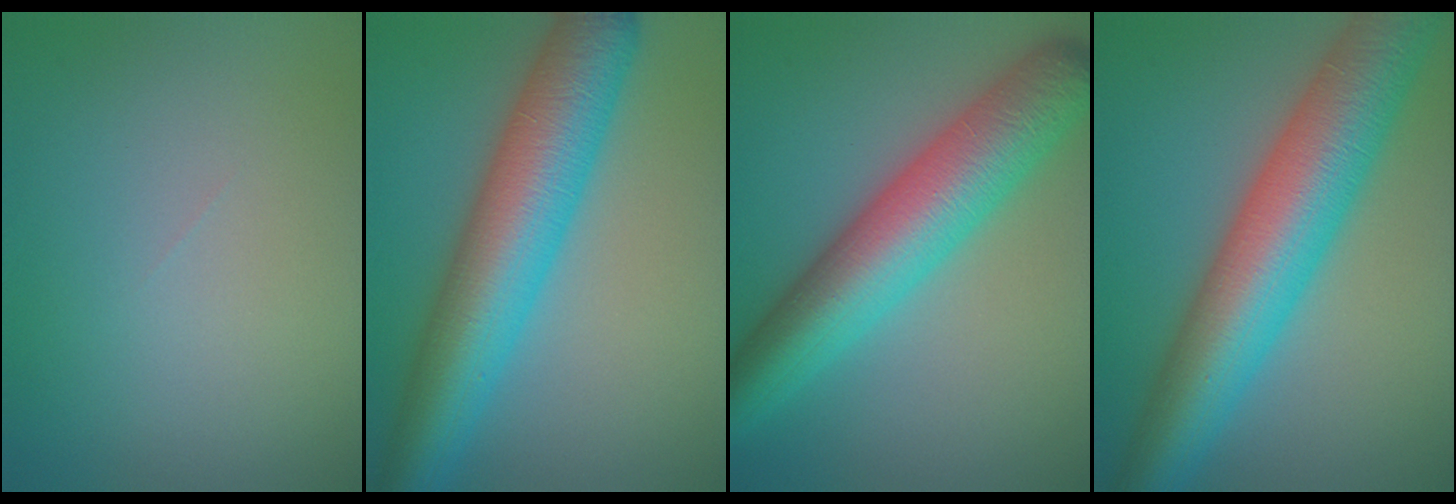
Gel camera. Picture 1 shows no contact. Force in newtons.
{"total": 10.5, "press": 10.5, "slide": 0.3}
{"total": 9.5, "press": 9.5, "slide": 0.1}
{"total": 11.7, "press": 11.7, "slide": 0.0}